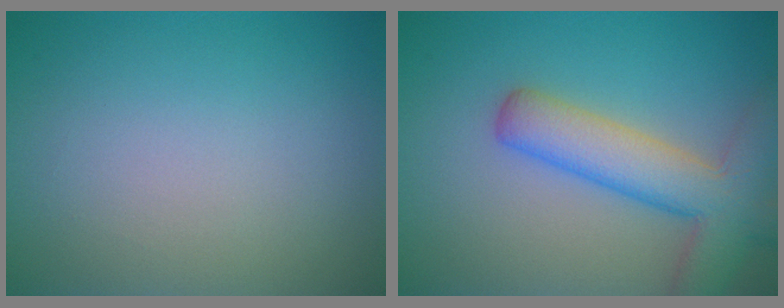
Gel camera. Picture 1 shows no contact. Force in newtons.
{"total": 6.9, "press": 6.9, "slide": 0.5}